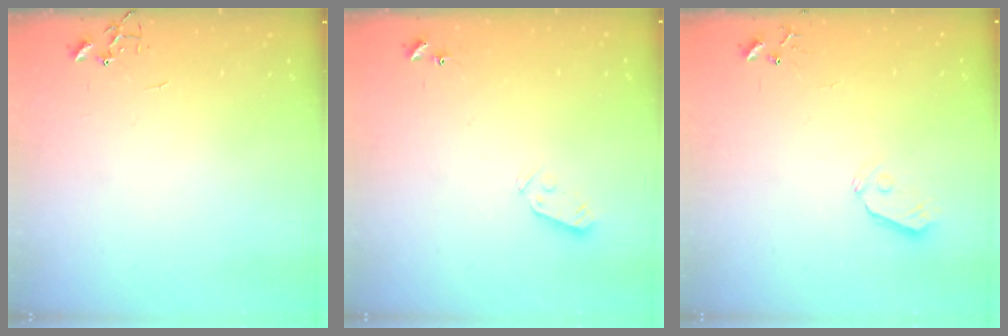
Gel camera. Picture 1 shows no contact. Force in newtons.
{"total": 3.7, "press": 3.6, "slide": 0.6}
{"total": 6.1, "press": 6.1, "slide": 0.5}